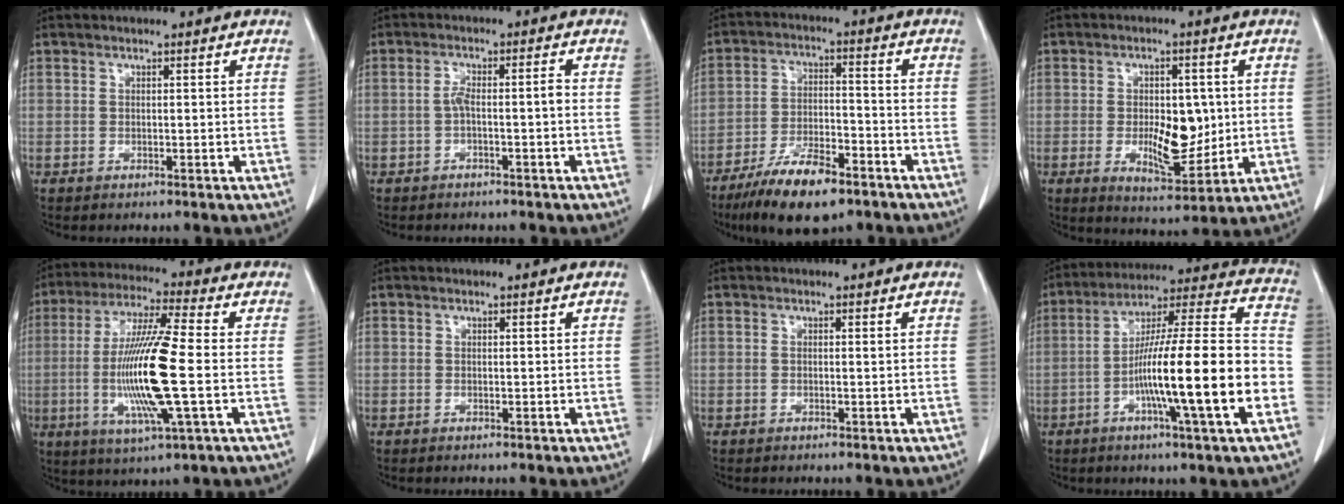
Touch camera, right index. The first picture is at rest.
{"total": 2.9, "force": [-0.9, 0.4, 2.8], "torque": [-0.049, 0.011, -0.014]}
{"total": 12.0, "force": [-8.3, 3.3, 8.0], "torque": [-0.145, -0.013, -0.145]}
{"total": 8.8, "force": [-0.3, 3.7, 8.0], "torque": [-0.121, -0.004, 0.009]}
{"total": 15.0, "force": [-1.9, 0.5, 14.9], "torque": [-0.296, -0.010, -0.040]}
{"total": 0.0}
{"total": 0.0}
{"total": 20.2, "force": [-5.7, 0.5, 19.4], "torque": [-0.296, 0.008, -0.094]}